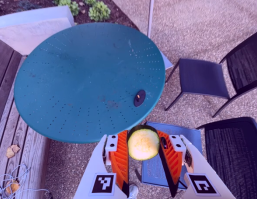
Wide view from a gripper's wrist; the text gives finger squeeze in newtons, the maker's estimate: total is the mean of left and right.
{"total": 13.8, "left": 14.1, "right": 13.5}